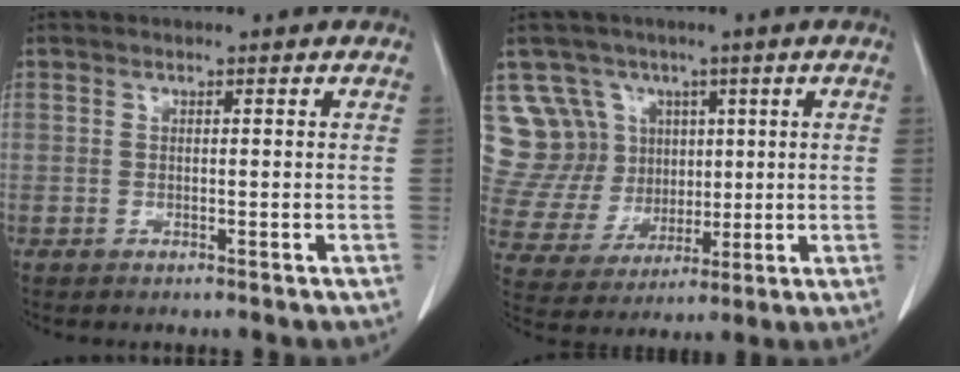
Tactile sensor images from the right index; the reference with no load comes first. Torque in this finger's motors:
{"motor_torque": [-0.38, 0.42, -0.18, -0.02]}